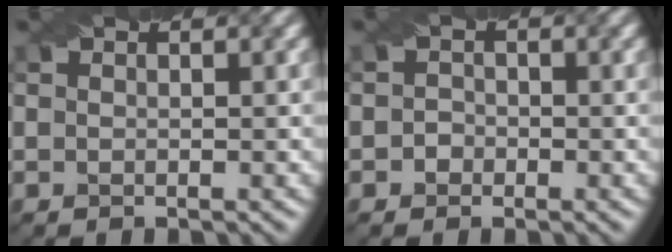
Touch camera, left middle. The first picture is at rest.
{"total": 1.0, "force": [-0.4, 0.9, 0.1], "torque": [0.003, 0.000, -0.009]}